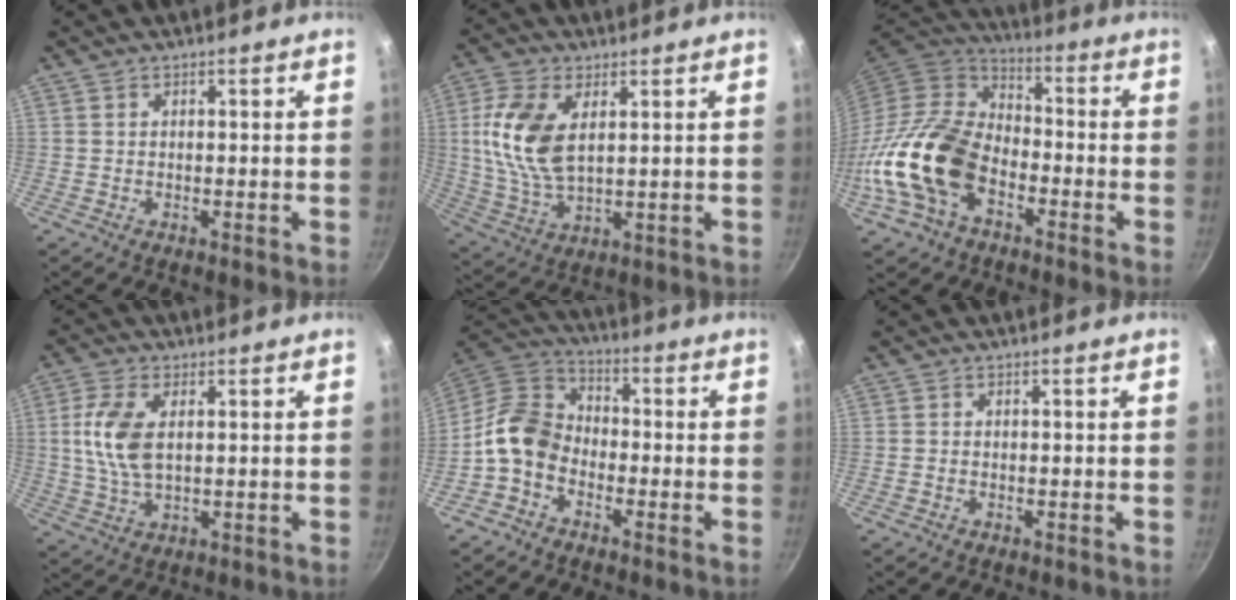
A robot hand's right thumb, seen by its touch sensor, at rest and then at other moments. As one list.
[{"total": 12.6, "force": [3.0, 6.9, 10.1], "torque": [-0.204, -0.009, 0.064]}, {"total": 17.7, "force": [-6.1, 11.8, 11.8], "torque": [-0.209, 0.048, -0.132]}, {"total": 9.1, "force": [1.5, 4.8, 7.6], "torque": [-0.155, 0.001, 0.031]}, {"total": 9.8, "force": [-3.6, 7.2, 5.4], "torque": [-0.081, 0.049, -0.097]}, {"total": 0.0}]